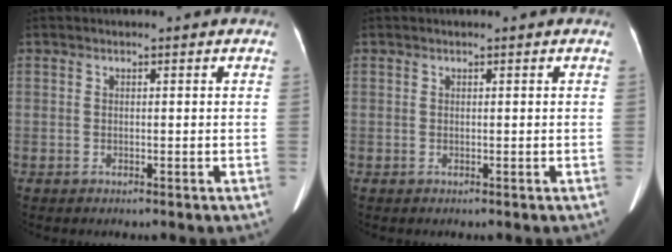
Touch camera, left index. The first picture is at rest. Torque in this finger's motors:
{"motor_torque": [-0.26, 0.01, -0.05, -0.01]}